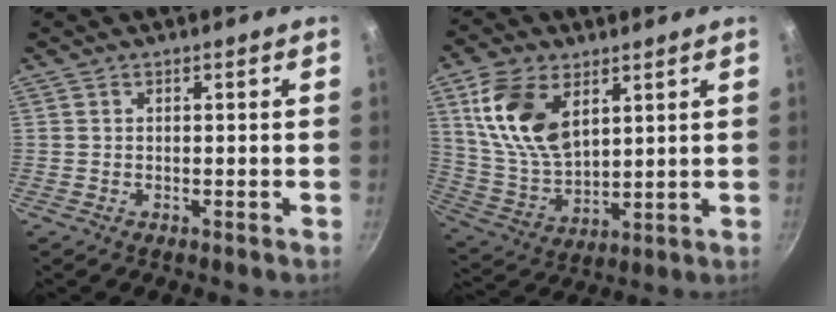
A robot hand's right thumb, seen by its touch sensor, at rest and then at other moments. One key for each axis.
{"total": 15.2, "fx": 6.1, "fy": 8.9, "fz": 10.7, "tx": -0.191, "ty": -0.025, "tz": 0.132}